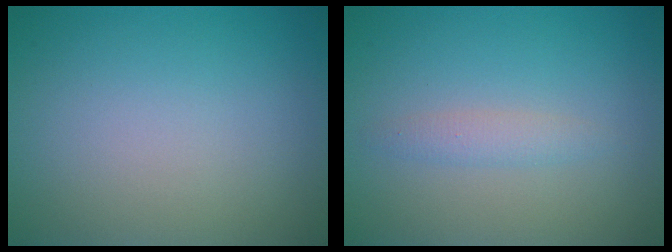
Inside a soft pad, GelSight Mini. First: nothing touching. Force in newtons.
{"total": 1.3, "press": 1.3, "slide": 0.1}